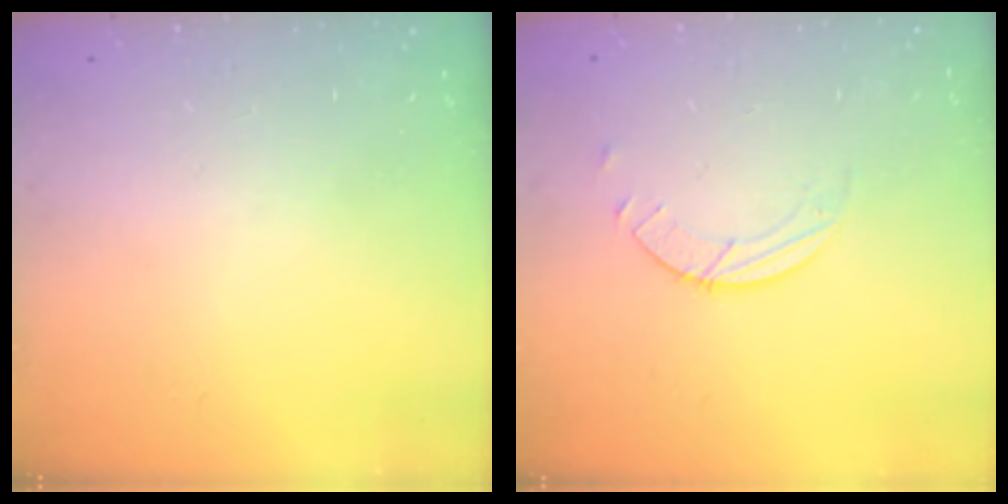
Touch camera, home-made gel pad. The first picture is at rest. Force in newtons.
{"total": 1.5, "press": 1.5, "slide": 0.1}